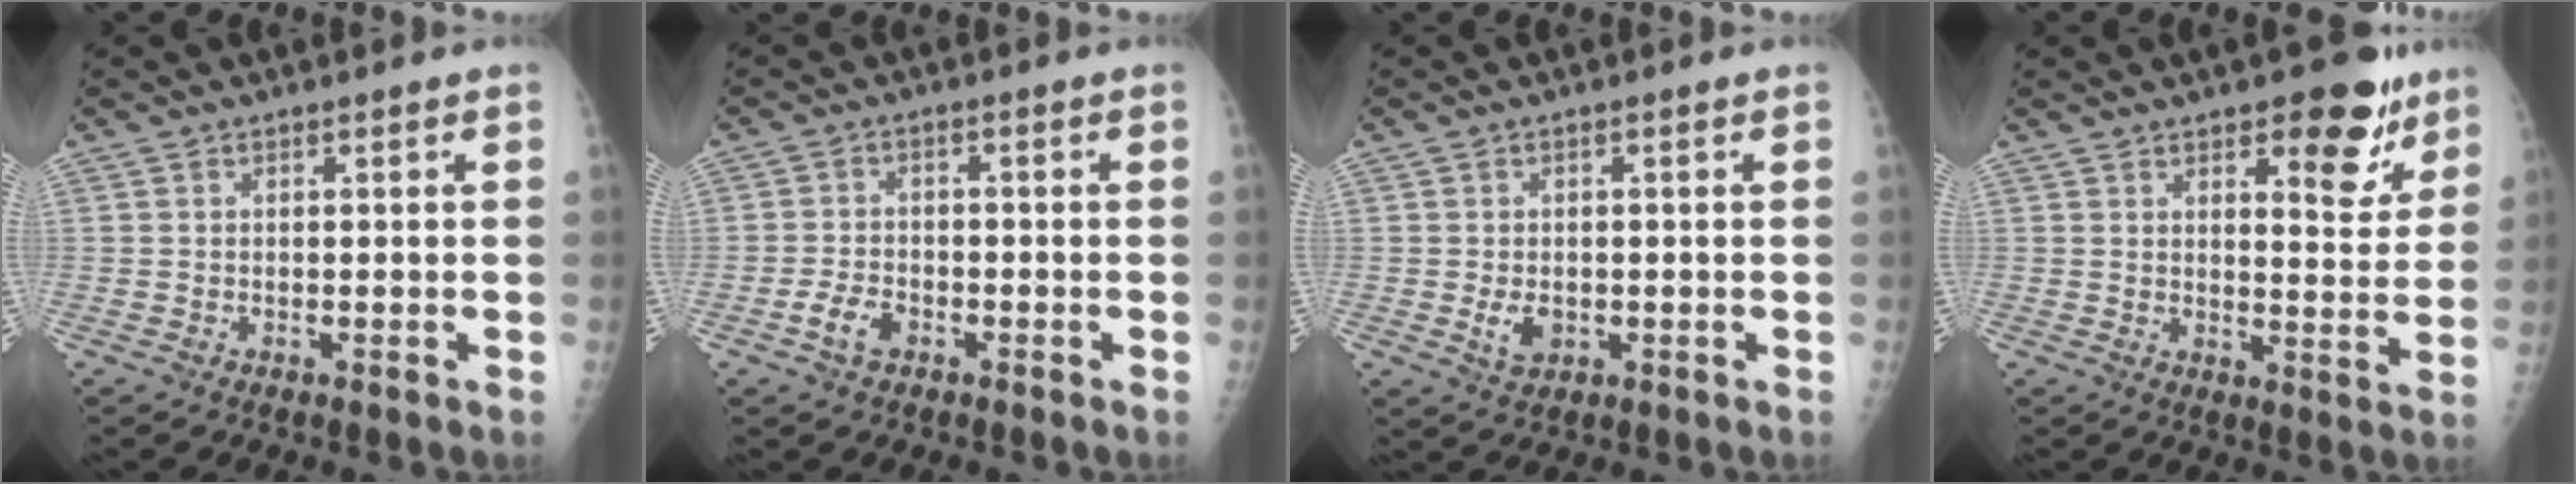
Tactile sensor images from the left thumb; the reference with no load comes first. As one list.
[{"total": 4.0, "force": [-2.1, 2.4, 2.3], "torque": [-0.042, 0.015, -0.039]}, {"total": 3.7, "force": [-0.6, 2.5, 2.6], "torque": [-0.038, -0.003, -0.004]}, {"total": 11.4, "force": [6.8, 4.6, 7.9], "torque": [-0.064, -0.036, 0.088]}]